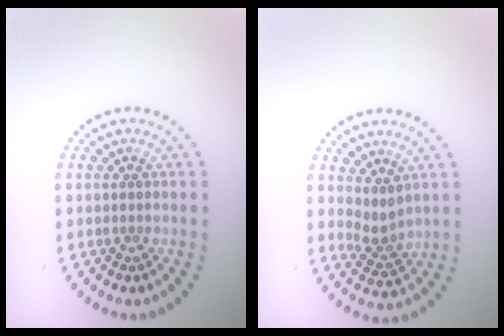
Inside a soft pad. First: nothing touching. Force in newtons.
{"total": 2.2, "press": 1.5, "slide": 1.5}